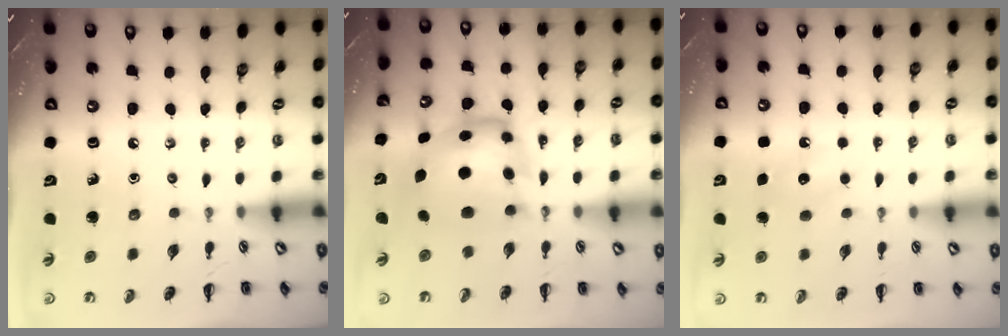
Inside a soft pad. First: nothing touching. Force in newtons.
{"total": 7.0, "press": 6.8, "slide": 1.6}
{"total": 6.7, "press": 6.5, "slide": 1.7}